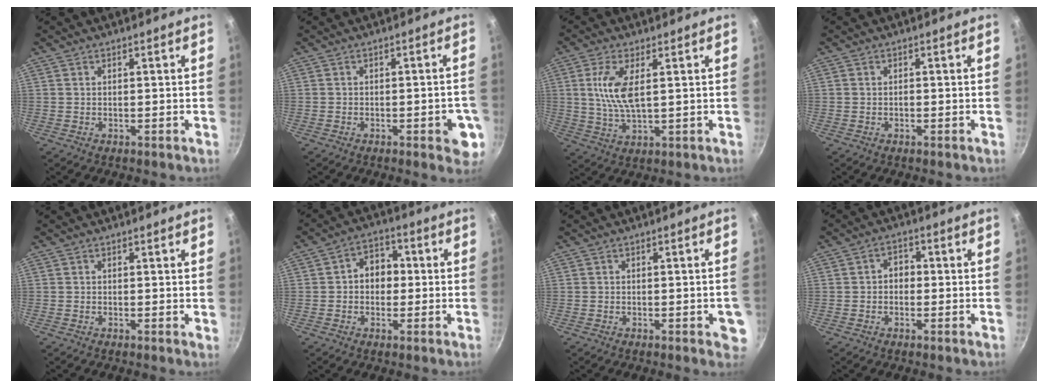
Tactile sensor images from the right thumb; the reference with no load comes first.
{"total": 6.0, "force": [-2.2, 2.3, 5.1], "torque": [-0.042, 0.010, -0.027]}
{"total": 8.1, "force": [1.7, 3.1, 7.3], "torque": [-0.151, -0.004, 0.036]}
{"total": 0.5, "force": [-0.3, 0.4, 0.3], "torque": [-0.004, 0.002, -0.007]}
{"total": 0.0}
{"total": 7.0, "force": [0.0, 5.6, 4.1], "torque": [-0.018, 0.017, -0.010]}
{"total": 3.9, "force": [-1.4, 1.5, 3.3], "torque": [-0.027, 0.003, -0.018]}
{"total": 3.4, "force": [-0.5, 2.7, 1.9], "torque": [-0.010, 0.011, -0.015]}